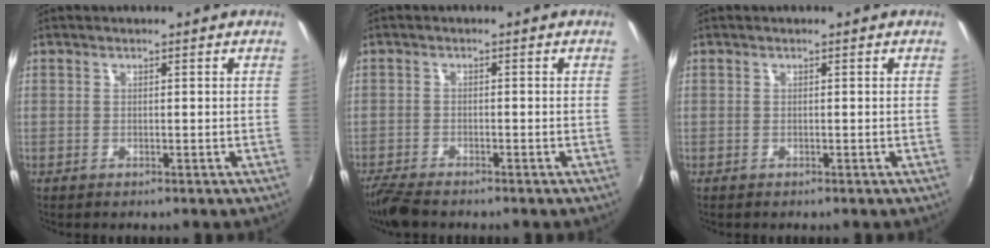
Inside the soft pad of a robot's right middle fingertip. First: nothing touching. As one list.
[{"total": 5.3, "force": [-4.6, 0.9, 2.5], "torque": [-0.070, -0.025, -0.088]}, {"total": 0.0}]